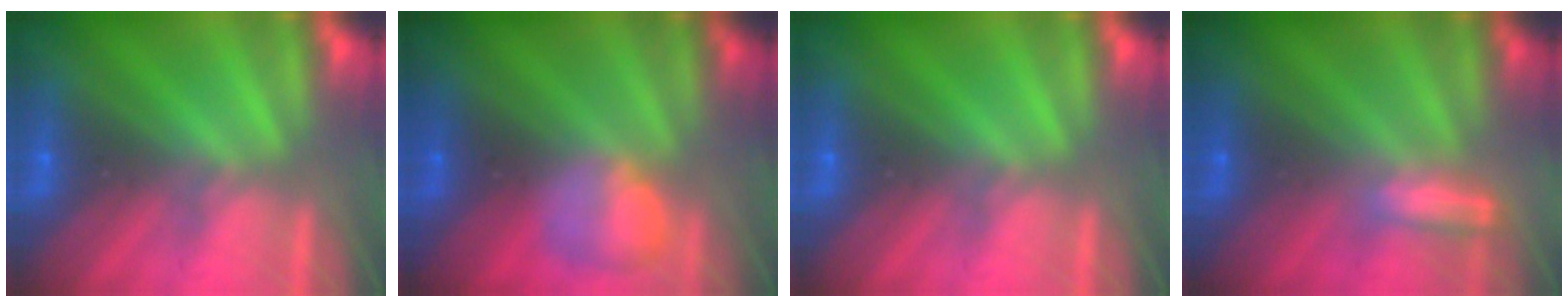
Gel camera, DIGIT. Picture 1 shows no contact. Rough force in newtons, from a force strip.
{"total": 2.3}
{"total": 0.0}
{"total": 1.3}